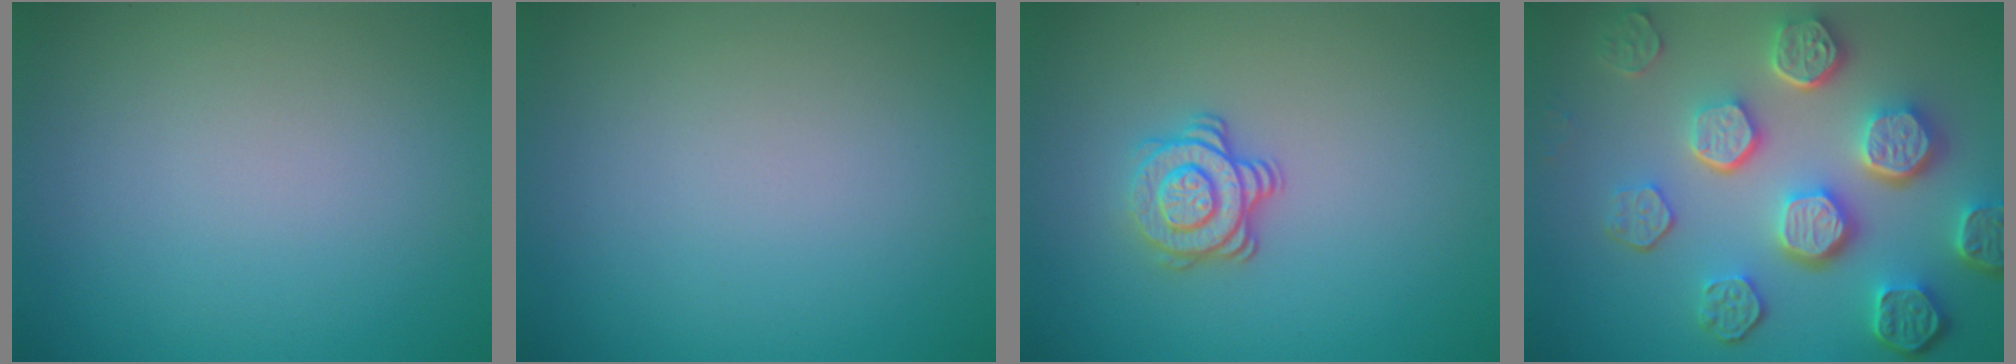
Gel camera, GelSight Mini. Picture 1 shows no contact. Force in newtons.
{"total": 0.0}
{"total": 3.1, "press": 2.5, "slide": 1.7}
{"total": 8.3, "press": 6.2, "slide": 5.5}